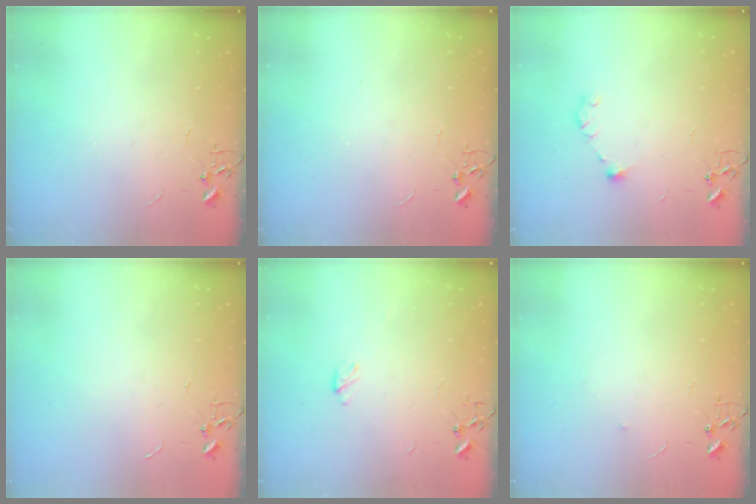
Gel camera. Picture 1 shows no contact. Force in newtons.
{"total": 0.0}
{"total": 7.9, "press": 7.8, "slide": 1.5}
{"total": 0.0}
{"total": 3.0, "press": 3.0, "slide": 0.5}
{"total": 3.7, "press": 3.7, "slide": 0.5}